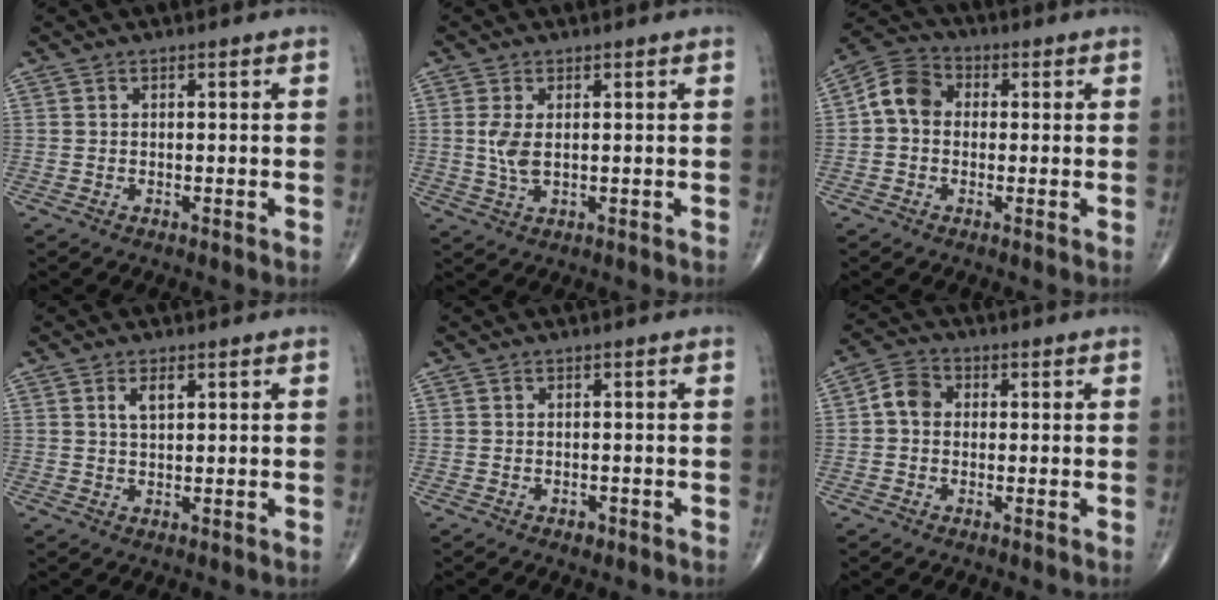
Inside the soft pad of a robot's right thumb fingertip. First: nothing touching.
{"total": 3.9, "force": [0.5, 1.8, 3.4], "torque": [-0.081, -0.006, 0.016]}
{"total": 7.1, "force": [0.1, 5.7, 4.2], "torque": [-0.067, 0.023, -0.011]}
{"total": 2.7, "force": [1.2, 1.2, 2.2], "torque": [-0.038, -0.003, 0.023]}
{"total": 1.0, "force": [-0.6, 0.6, 0.5], "torque": [-0.006, 0.001, -0.008]}
{"total": 4.6, "force": [0.0, 3.8, 2.6], "torque": [-0.038, 0.014, -0.009]}